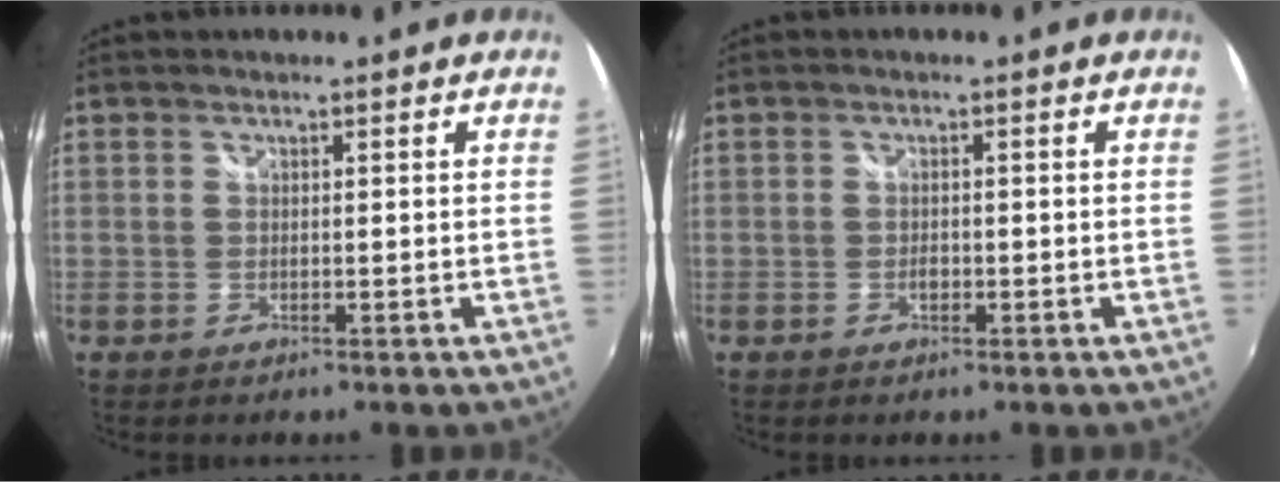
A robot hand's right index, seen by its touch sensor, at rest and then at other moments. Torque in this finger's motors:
{"motor_torque": [0.32, 0.17, 0.16, 0.03]}